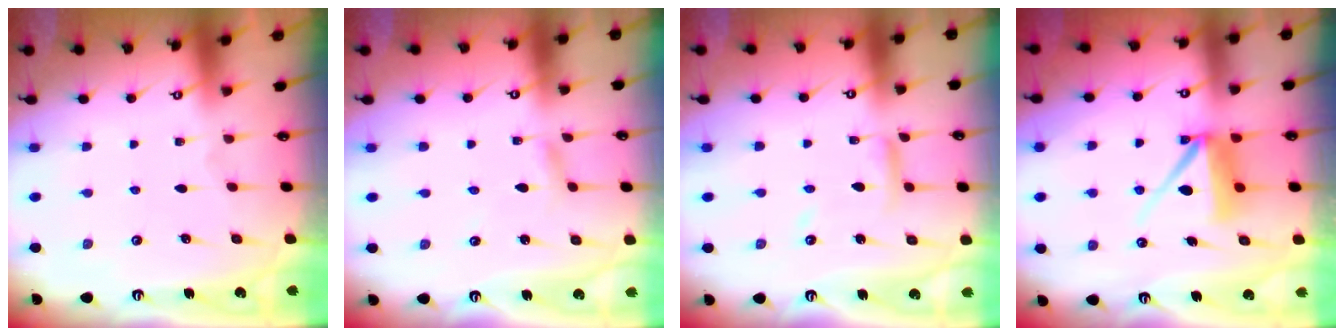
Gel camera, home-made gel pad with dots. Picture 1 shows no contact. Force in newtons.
{"total": 2.5, "press": 2.5, "slide": 0.2}
{"total": 8.3, "press": 8.3, "slide": 0.6}
{"total": 8.4, "press": 8.4, "slide": 0.9}